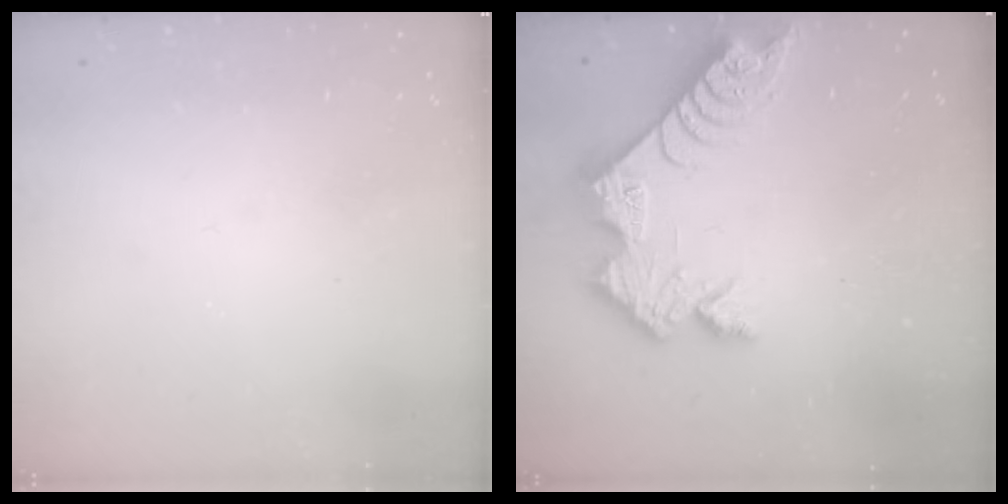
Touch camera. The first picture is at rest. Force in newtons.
{"total": 12.1, "press": 12.1, "slide": 0.8}